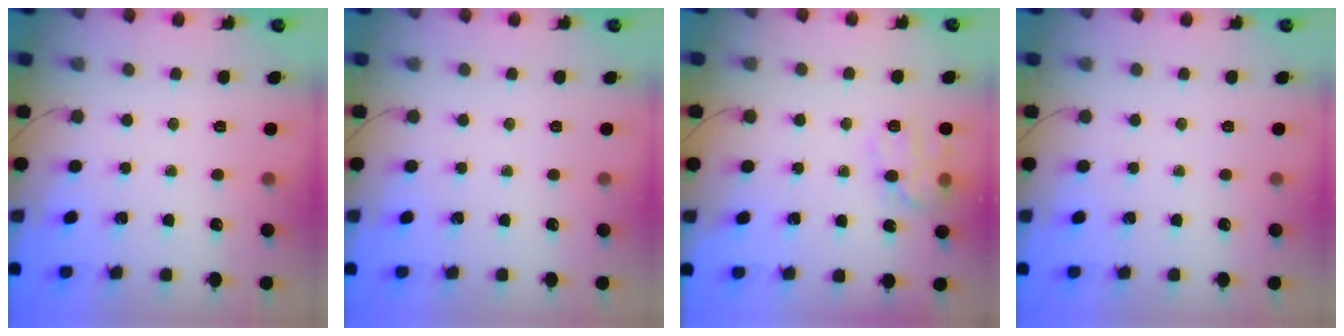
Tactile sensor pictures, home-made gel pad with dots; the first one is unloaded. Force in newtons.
{"total": 0.0}
{"total": 11.2, "press": 11.2, "slide": 0.2}
{"total": 0.0}